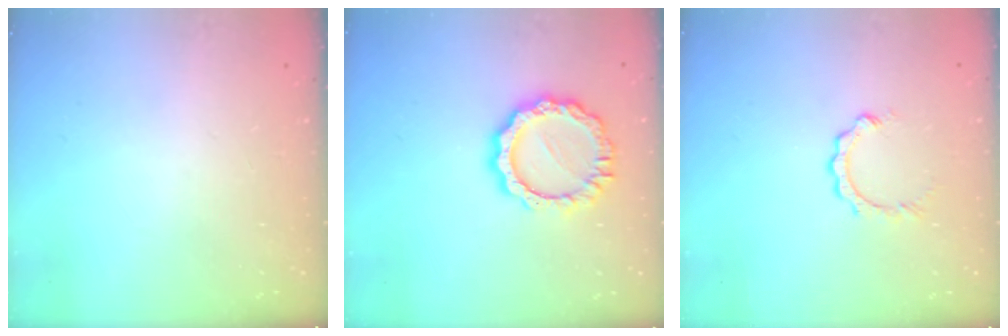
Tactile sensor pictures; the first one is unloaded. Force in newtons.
{"total": 11.8, "press": 11.7, "slide": 0.9}
{"total": 3.9, "press": 3.9, "slide": 0.3}